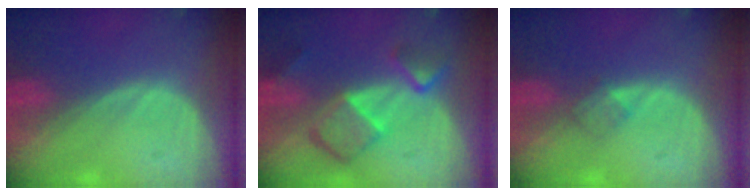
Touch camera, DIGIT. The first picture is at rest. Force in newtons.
{"total": 7.7, "press": 6.7, "slide": 3.8}
{"total": 1.8, "press": 1.8, "slide": 0.2}